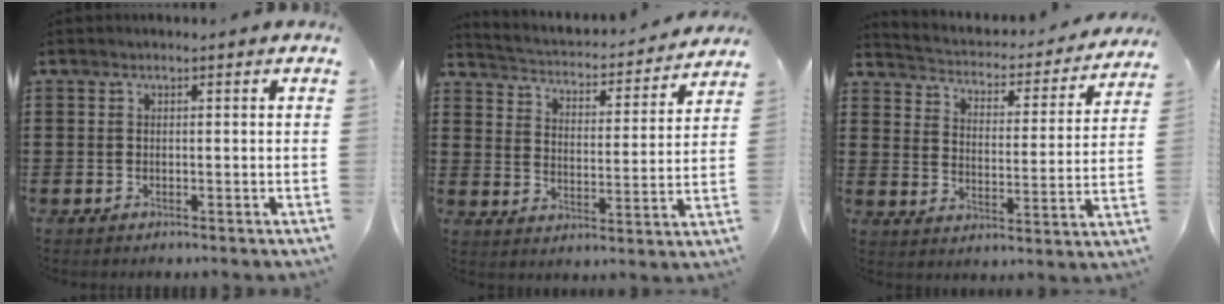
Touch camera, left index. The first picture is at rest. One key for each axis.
{"total": 2.5, "fx": 2.5, "fy": 0.1, "fz": 0.1, "tx": -0.023, "ty": -0.032, "tz": 0.032}
{"total": 2.5, "fx": 2.5, "fy": 0.3, "fz": 0.2, "tx": -0.027, "ty": -0.029, "tz": 0.031}